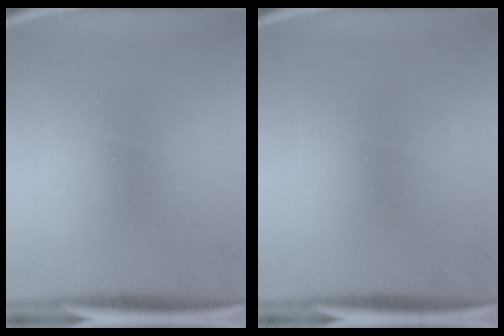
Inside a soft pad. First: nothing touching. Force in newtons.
{"total": 0.0}